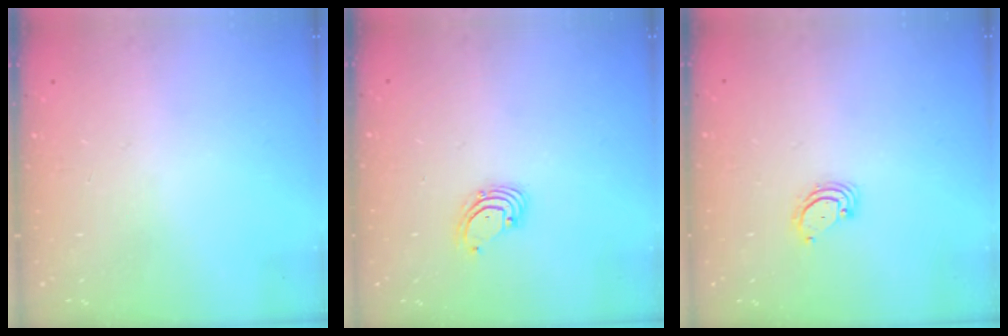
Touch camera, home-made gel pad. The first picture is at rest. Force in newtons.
{"total": 1.8, "press": 1.8, "slide": 0.2}
{"total": 2.8, "press": 2.8, "slide": 0.3}